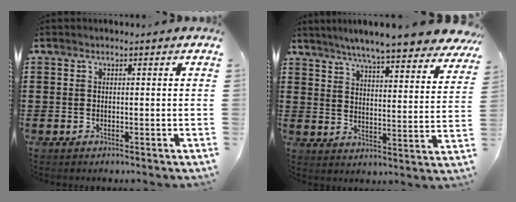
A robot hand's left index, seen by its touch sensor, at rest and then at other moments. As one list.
[{"total": 6.7, "force": [6.1, -0.3, 2.7], "torque": [-0.070, -0.040, 0.102]}]